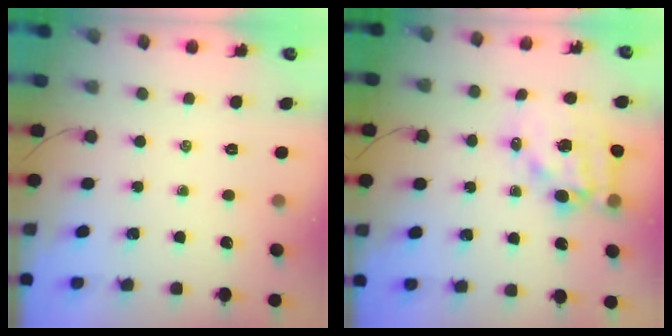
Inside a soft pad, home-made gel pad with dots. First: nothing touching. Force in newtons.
{"total": 13.8, "press": 13.4, "slide": 3.6}